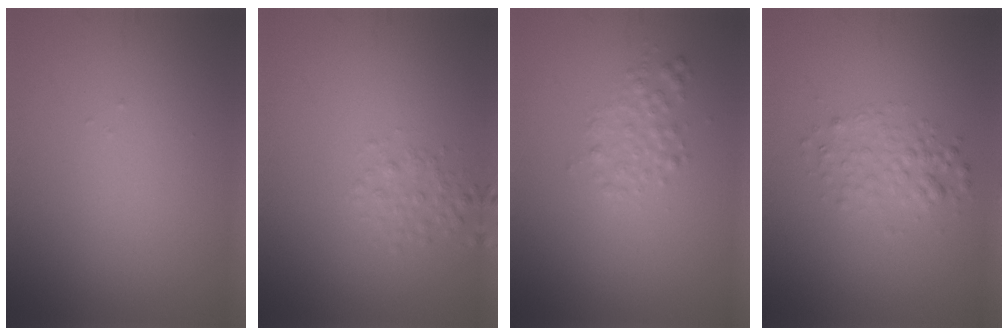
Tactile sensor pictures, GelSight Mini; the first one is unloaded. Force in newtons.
{"total": 1.5, "press": 1.5, "slide": 0.1}
{"total": 1.7, "press": 1.7, "slide": 0.0}
{"total": 2.2, "press": 2.2, "slide": 0.1}